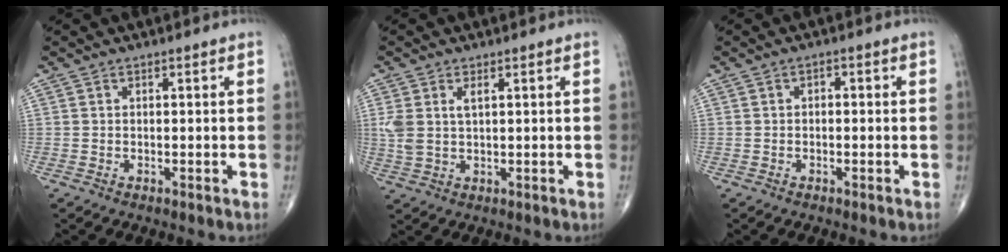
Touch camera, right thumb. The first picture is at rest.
{"total": 4.7, "force": [1.3, 2.4, 3.9], "torque": [-0.098, 0.007, 0.033]}
{"total": 0.9, "force": [-0.1, 0.6, 0.7], "torque": [-0.005, 0.005, -0.006]}